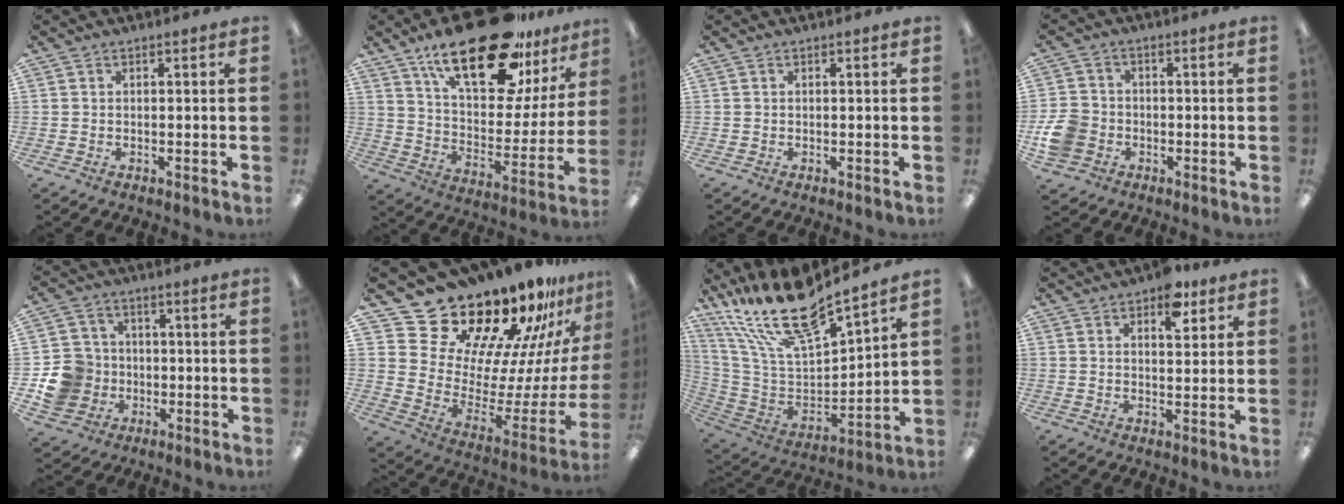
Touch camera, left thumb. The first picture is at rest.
{"total": 27.1, "force": [18.4, 10.4, 17.0], "torque": [-0.266, -0.107, 0.307]}
{"total": 0.0}
{"total": 7.6, "force": [-2.0, 6.5, 3.4], "torque": [-0.083, 0.016, -0.039]}
{"total": 10.8, "force": [-2.6, 10.1, 2.7], "torque": [-0.064, 0.033, -0.037]}
{"total": 22.9, "force": [20.1, 9.1, 6.1], "torque": [-0.091, -0.176, 0.371]}
{"total": 20.7, "force": [16.9, 5.1, 10.7], "torque": [-0.221, -0.117, 0.298]}
{"total": 7.7, "force": [4.9, 3.8, 4.5], "torque": [-0.043, -0.025, 0.079]}